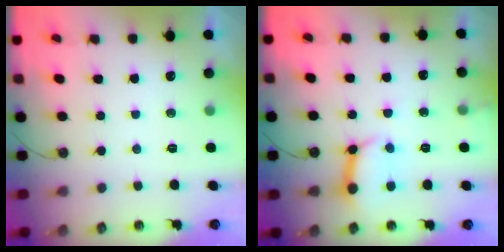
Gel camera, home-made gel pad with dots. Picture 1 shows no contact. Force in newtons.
{"total": 10.1, "press": 10.0, "slide": 1.1}